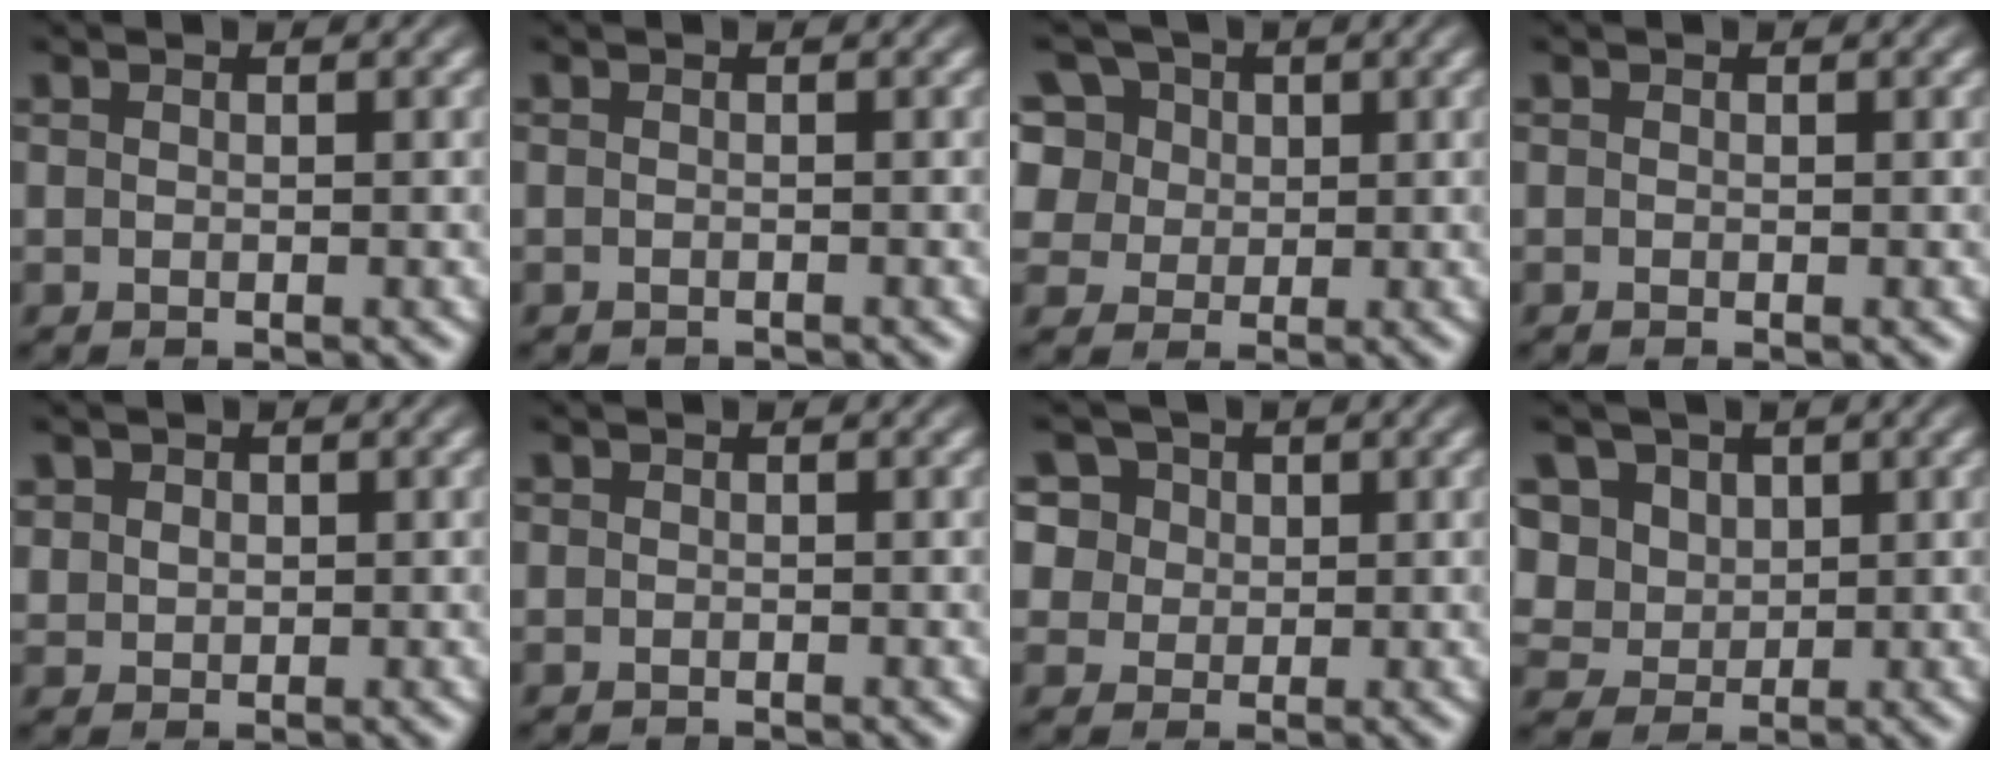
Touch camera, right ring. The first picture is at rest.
{"total": 0.8, "force": [-0.7, -0.1, -0.2], "torque": [0.003, -0.007, -0.010]}
{"total": 10.1, "force": [2.0, 9.1, 4.0], "torque": [-0.108, -0.022, 0.036]}
{"total": 0.0}
{"total": 2.1, "force": [0.9, 1.8, 0.7], "torque": [-0.020, -0.012, 0.030]}
{"total": 0.8, "force": [-0.6, -0.2, -0.4], "torque": [0.011, -0.015, -0.003]}
{"total": 8.1, "force": [1.9, 7.1, 3.2], "torque": [-0.081, -0.013, 0.036]}
{"total": 8.6, "force": [0.8, 8.0, 3.2], "torque": [-0.098, -0.034, 0.021]}